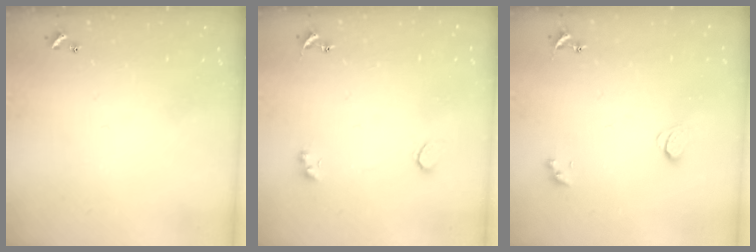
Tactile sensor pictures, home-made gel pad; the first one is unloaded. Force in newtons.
{"total": 2.1, "press": 1.9, "slide": 1.0}
{"total": 2.1, "press": 2.1, "slide": 0.4}